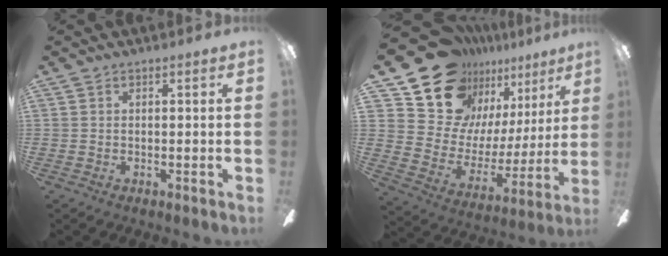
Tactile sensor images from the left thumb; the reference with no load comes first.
{"total": 21.0, "force": [16.2, 11.5, 6.6], "torque": [-0.135, -0.116, 0.315]}